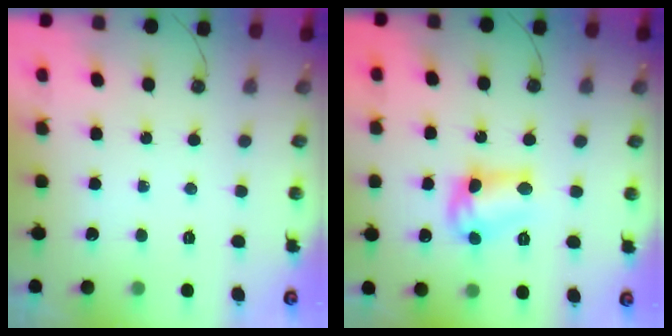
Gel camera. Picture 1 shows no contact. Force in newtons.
{"total": 10.9, "press": 10.9, "slide": 0.6}